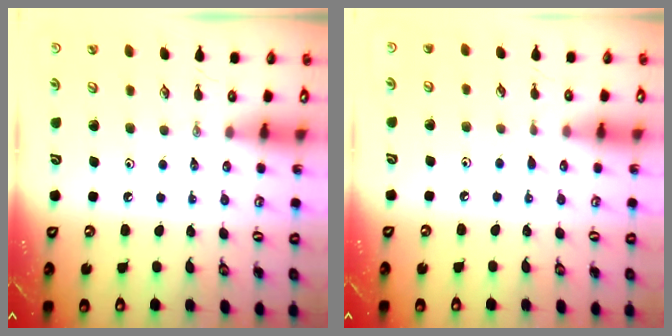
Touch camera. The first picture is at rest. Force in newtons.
{"total": 3.2, "press": 3.2, "slide": 0.4}